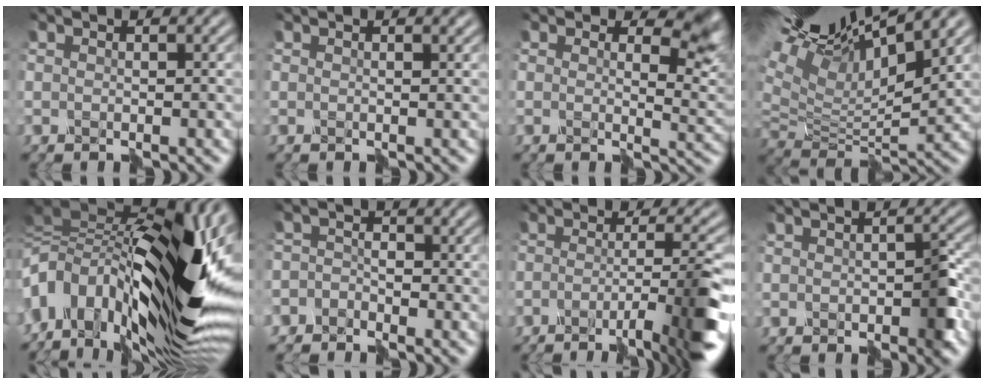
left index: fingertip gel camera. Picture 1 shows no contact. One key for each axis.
{"total": 1.1, "fx": 0.7, "fy": 0.3, "fz": 0.8, "tx": -0.007, "ty": 0.009, "tz": 0.010}
{"total": 5.4, "fx": 2.4, "fy": 3.1, "fz": 3.7, "tx": -0.054, "ty": -0.003, "tz": 0.032}
{"total": 13.3, "fx": 9.7, "fy": 3.6, "fz": 8.4, "tx": -0.198, "ty": 0.047, "tz": 0.162}
{"total": 16.8, "fx": -0.7, "fy": 7.8, "fz": 14.9, "tx": -0.262, "ty": 0.022, "tz": -0.025}
{"total": 2.4, "fx": -2.1, "fy": 0.9, "fz": -0.8, "tx": 0.019, "ty": 0.007, "tz": -0.043}
{"total": 7.3, "fx": -3.9, "fy": 1.3, "fz": 6.0, "tx": -0.088, "ty": 0.007, "tz": -0.068}
{"total": 3.3, "fx": -1.3, "fy": 1.6, "fz": 2.7, "tx": -0.045, "ty": 0.000, "tz": -0.022}